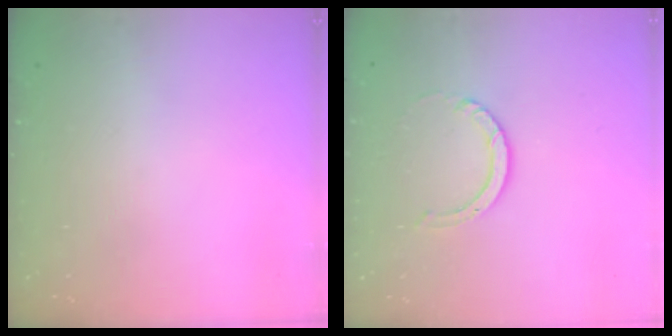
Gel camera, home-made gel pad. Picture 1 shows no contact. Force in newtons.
{"total": 3.8, "press": 3.8, "slide": 0.3}